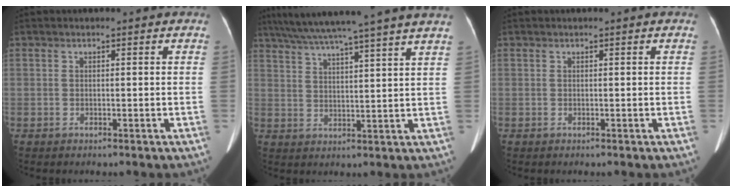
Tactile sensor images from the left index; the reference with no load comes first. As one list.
[{"total": 19.9, "force": [17.2, -1.5, 9.9], "torque": [-0.172, 0.006, 0.238]}, {"total": 0.0}]